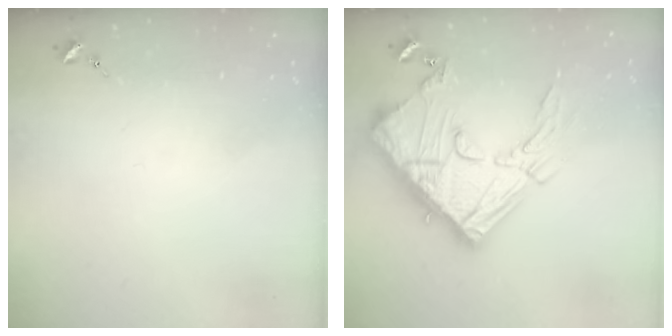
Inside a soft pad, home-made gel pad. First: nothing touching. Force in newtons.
{"total": 24.8, "press": 24.7, "slide": 2.3}